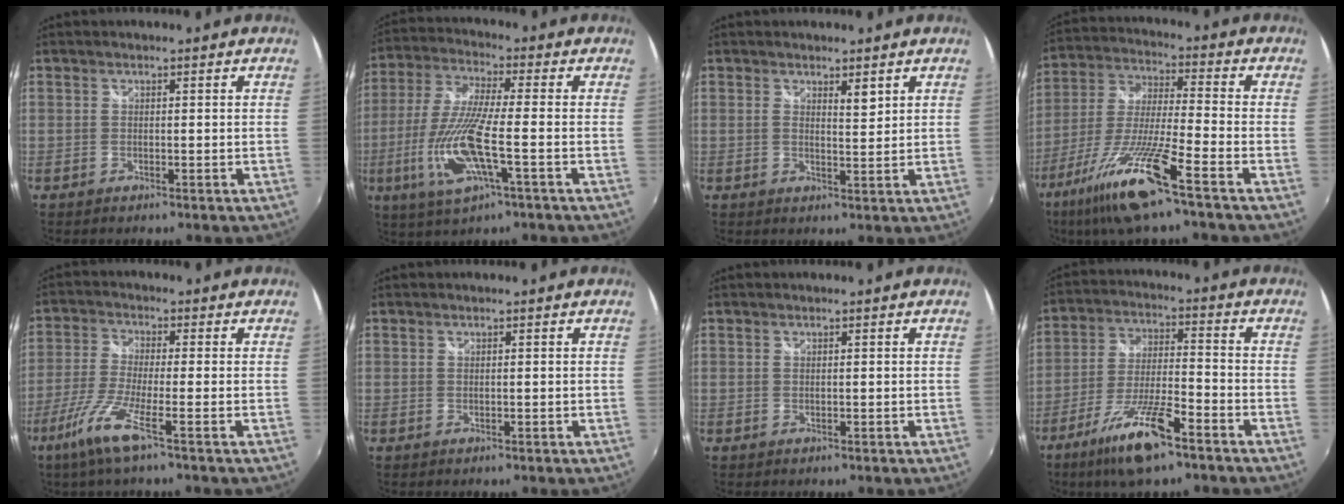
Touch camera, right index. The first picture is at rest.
{"total": 13.6, "force": [-4.3, 2.3, 12.7], "torque": [-0.275, -0.018, -0.079]}
{"total": 2.2, "force": [1.4, 0.5, 1.6], "torque": [-0.022, -0.001, 0.022]}
{"total": 15.5, "force": [-9.6, 0.1, 12.2], "torque": [-0.259, -0.027, -0.184]}
{"total": 8.0, "force": [-4.6, -0.3, 6.5], "torque": [-0.157, -0.012, -0.094]}
{"total": 0.0}
{"total": 0.0}
{"total": 12.4, "force": [-8.0, 2.1, 9.2], "torque": [-0.195, -0.018, -0.146]}